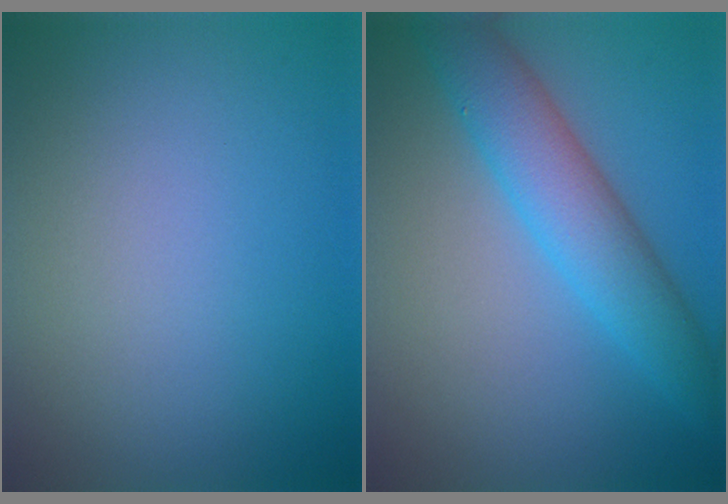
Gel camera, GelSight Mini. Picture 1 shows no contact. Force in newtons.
{"total": 5.6, "press": 5.6, "slide": 0.2}